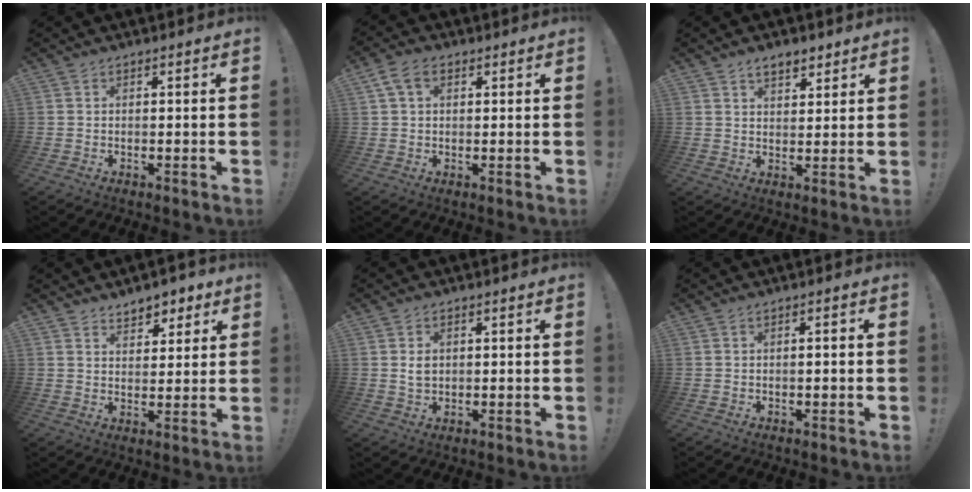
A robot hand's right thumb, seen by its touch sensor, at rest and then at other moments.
{"total": 5.8, "force": [2.2, 3.8, 3.7], "torque": [-0.067, 0.006, 0.045]}
{"total": 5.2, "force": [3.6, 2.8, 2.5], "torque": [-0.033, -0.016, 0.064]}
{"total": 5.7, "force": [4.2, 3.5, 1.6], "torque": [-0.007, -0.030, 0.075]}
{"total": 2.8, "force": [0.7, 2.2, 1.6], "torque": [-0.016, 0.000, 0.009]}
{"total": 1.4, "force": [-0.6, 0.0, 1.2], "torque": [-0.027, 0.006, -0.010]}